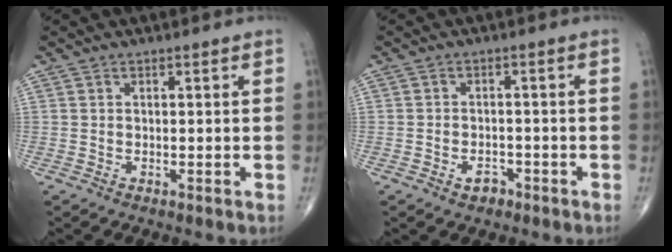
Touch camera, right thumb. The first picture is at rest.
{"total": 2.7, "force": [-1.6, 1.8, 1.2], "torque": [-0.009, 0.011, -0.020]}